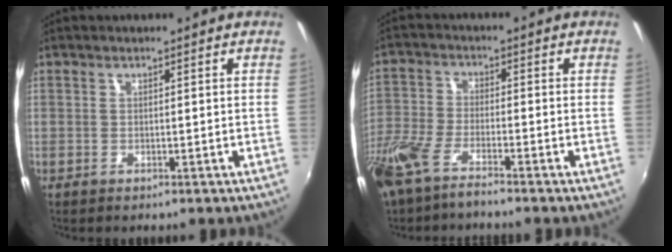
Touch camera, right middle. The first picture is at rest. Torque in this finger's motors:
{"motor_torque": [1.14, -1.00, 0.44, 0.21]}